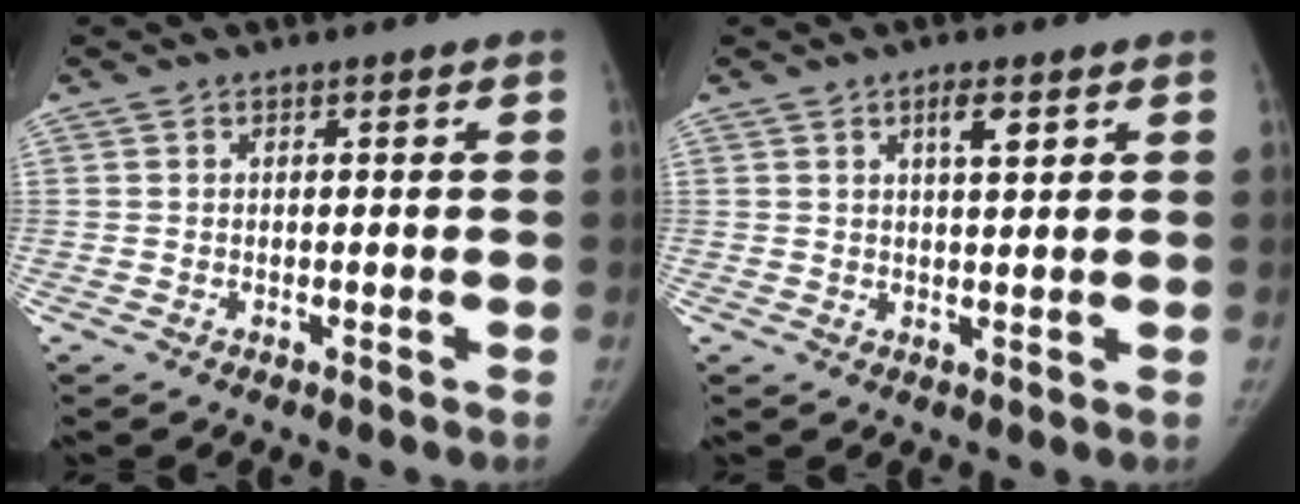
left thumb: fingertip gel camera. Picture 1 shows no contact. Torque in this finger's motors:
{"motor_torque": [0.06, -0.12, 0.86, -0.34, 0.11]}